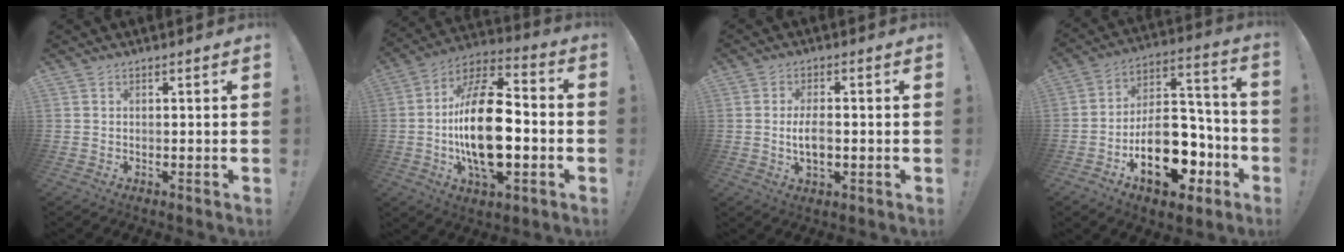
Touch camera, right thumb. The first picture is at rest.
{"total": 23.9, "force": [-3.2, 12.2, 20.3], "torque": [-0.370, 0.013, -0.053]}
{"total": 5.5, "force": [-0.7, 2.7, 4.8], "torque": [-0.082, -0.001, -0.016]}
{"total": 21.2, "force": [-9.5, 12.4, 14.4], "torque": [-0.204, 0.070, -0.140]}